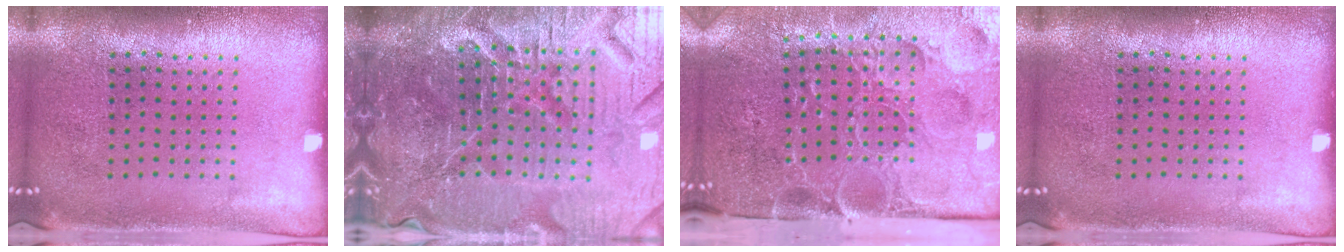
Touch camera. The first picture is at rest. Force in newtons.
{"total": 7.3, "press": 6.5, "slide": 3.4}
{"total": 5.3, "press": 4.4, "slide": 3.0}
{"total": 0.0}